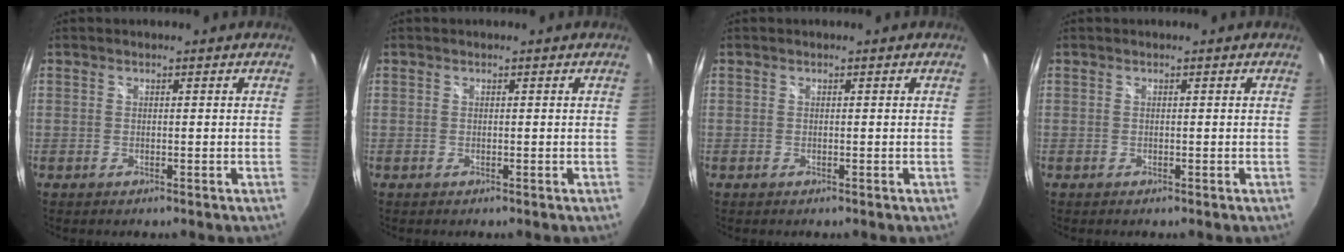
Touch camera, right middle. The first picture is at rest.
{"total": 0.0}
{"total": 0.0}
{"total": 0.0}